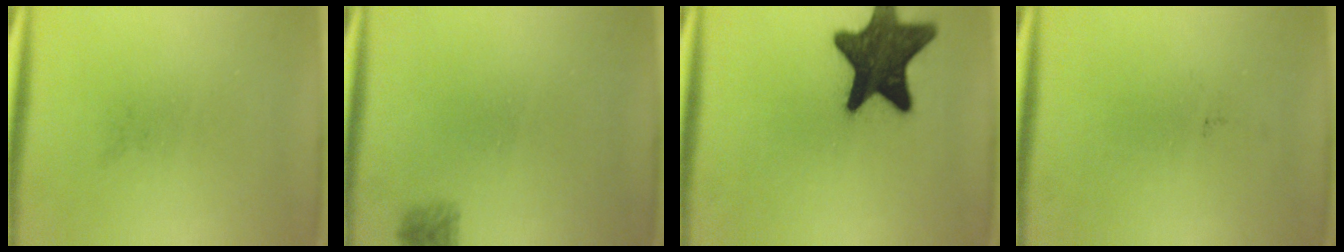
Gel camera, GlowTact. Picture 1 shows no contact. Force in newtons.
{"total": 1.6}
{"total": 16.1}
{"total": 0.0}